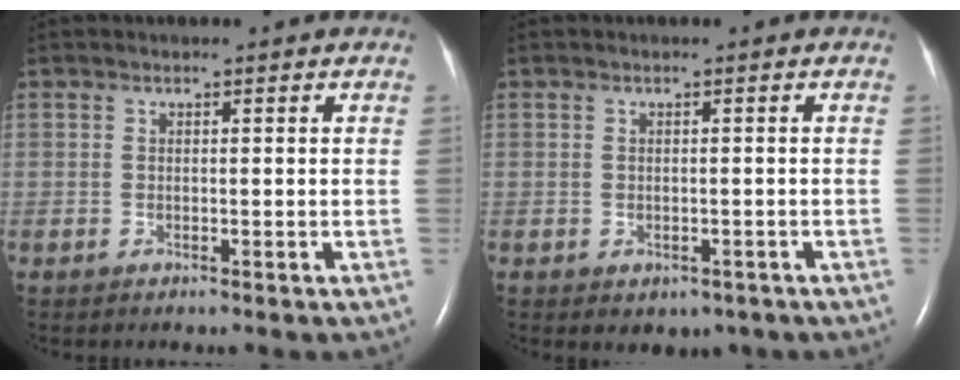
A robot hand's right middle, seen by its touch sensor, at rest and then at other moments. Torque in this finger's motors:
{"motor_torque": [-0.06, -0.05, 0.11, 0.03]}